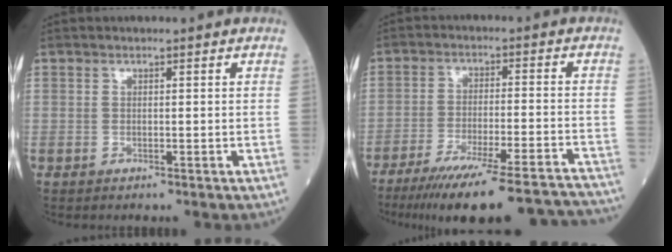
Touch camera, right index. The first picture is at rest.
{"total": 23.8, "force": [-21.2, 1.6, 10.6], "torque": [-0.103, -0.029, -0.291]}